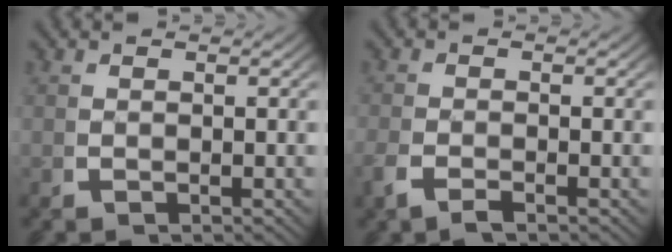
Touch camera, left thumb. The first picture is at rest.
{"total": 1.4, "force": [-1.0, 0.5, 0.9], "torque": [-0.021, -0.003, -0.024]}